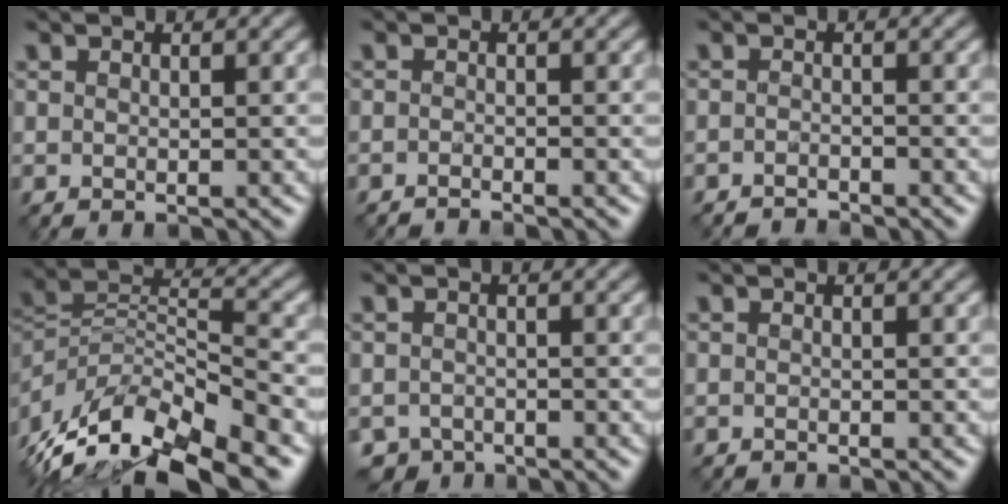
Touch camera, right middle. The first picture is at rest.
{"total": 1.1, "force": [-1.1, 0.0, 0.4], "torque": [-0.003, 0.001, -0.022]}
{"total": 1.4, "force": [-1.3, 0.0, 0.1], "torque": [0.001, 0.003, -0.027]}
{"total": 12.2, "force": [-8.1, 5.2, 7.4], "torque": [-0.157, 0.023, -0.137]}
{"total": 1.4, "force": [-1.2, 0.7, -0.3], "torque": [0.012, 0.005, -0.025]}
{"total": 0.0}